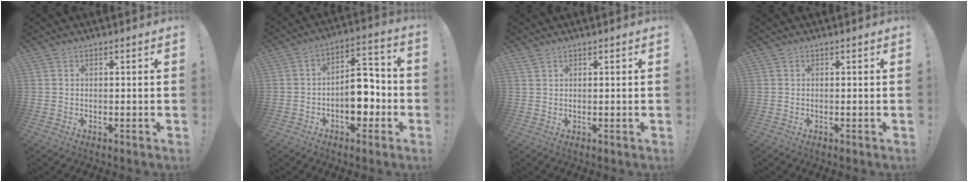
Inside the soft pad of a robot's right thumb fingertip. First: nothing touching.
{"total": 12.0, "force": [-3.3, 7.2, 9.0], "torque": [-0.127, 0.029, -0.053]}
{"total": 1.1, "force": [0.9, 0.2, 0.7], "torque": [-0.016, 0.001, 0.017]}
{"total": 0.0}